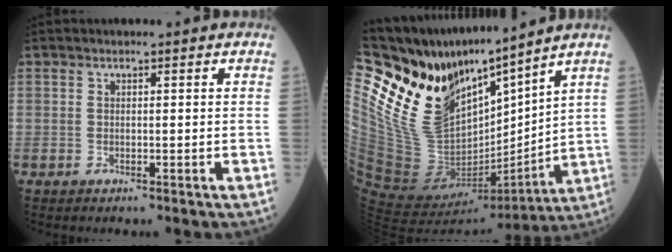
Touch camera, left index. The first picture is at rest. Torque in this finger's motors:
{"motor_torque": [1.07, -1.07, 0.44, 0.10]}